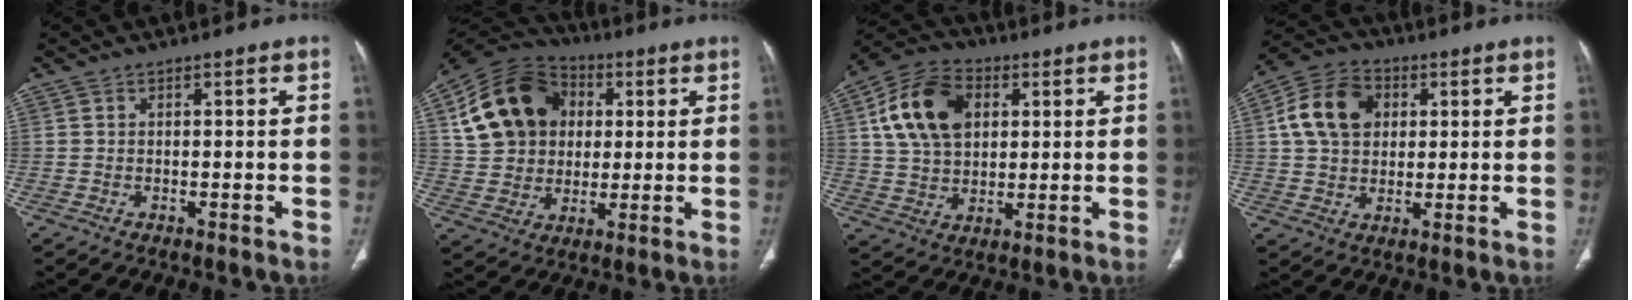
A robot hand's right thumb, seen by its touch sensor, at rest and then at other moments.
{"total": 18.2, "force": [4.7, 14.4, 10.0], "torque": [-0.168, 0.014, 0.082]}
{"total": 15.1, "force": [4.2, 10.3, 10.2], "torque": [-0.169, 0.007, 0.074]}
{"total": 12.2, "force": [2.8, 9.2, 7.5], "torque": [-0.120, 0.011, 0.043]}